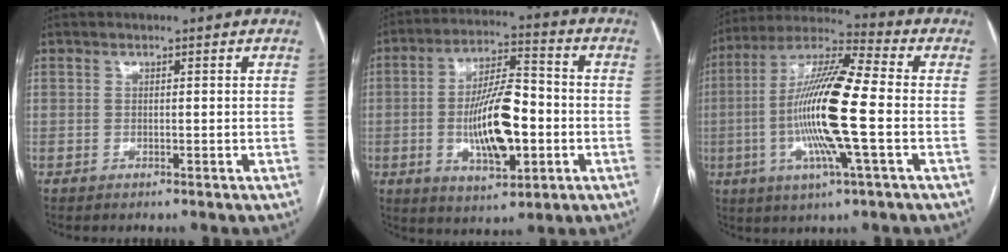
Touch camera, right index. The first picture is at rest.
{"total": 13.6, "force": [-2.4, 4.4, 12.6], "torque": [-0.231, 0.008, -0.037]}
{"total": 16.6, "force": [-2.3, 0.9, 16.4], "torque": [-0.321, -0.002, -0.052]}